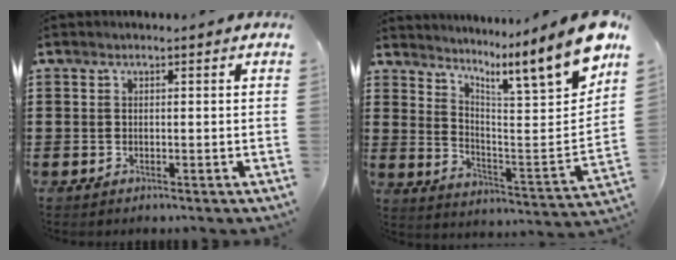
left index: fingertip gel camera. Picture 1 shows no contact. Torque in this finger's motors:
{"motor_torque": [2.02, -0.12, 0.98, 0.21]}